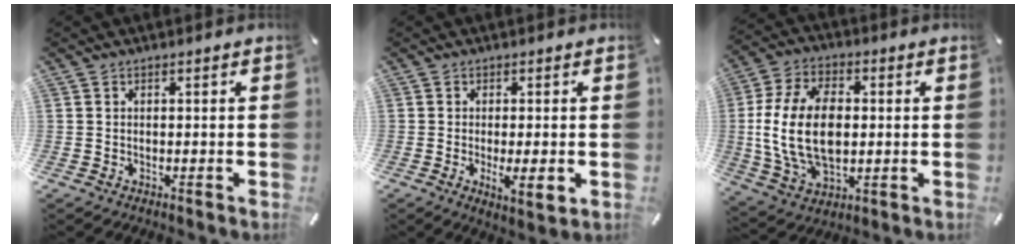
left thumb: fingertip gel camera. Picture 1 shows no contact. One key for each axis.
{"total": 5.7, "fx": -0.9, "fy": 1.7, "fz": 5.4, "tx": -0.086, "ty": -0.013, "tz": -0.011}
{"total": 17.4, "fx": 0.3, "fy": 11.4, "fz": 13.1, "tx": -0.281, "ty": 0.005, "tz": 0.007}